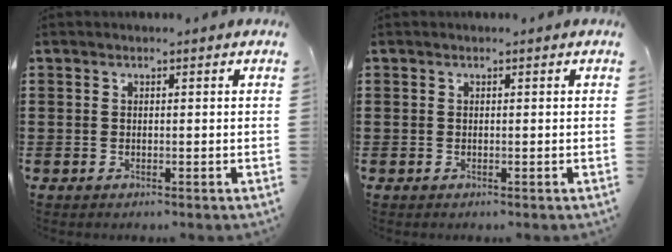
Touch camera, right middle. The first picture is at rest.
{"total": 0.0}